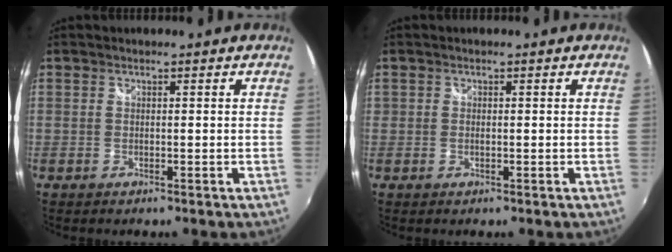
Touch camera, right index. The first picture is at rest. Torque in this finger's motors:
{"motor_torque": [-0.18, 0.11, -0.06, -0.01]}